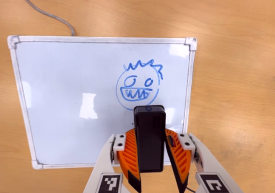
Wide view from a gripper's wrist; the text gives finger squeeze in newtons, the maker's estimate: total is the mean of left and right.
{"total": 5.5, "left": 5.5, "right": 5.6}